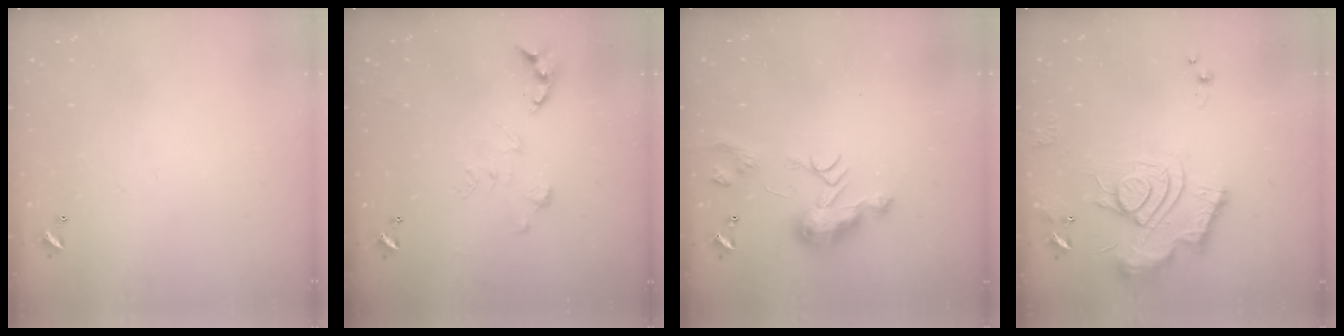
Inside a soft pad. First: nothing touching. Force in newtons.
{"total": 0.0}
{"total": 9.2, "press": 9.2, "slide": 0.5}
{"total": 13.8, "press": 13.8, "slide": 1.3}